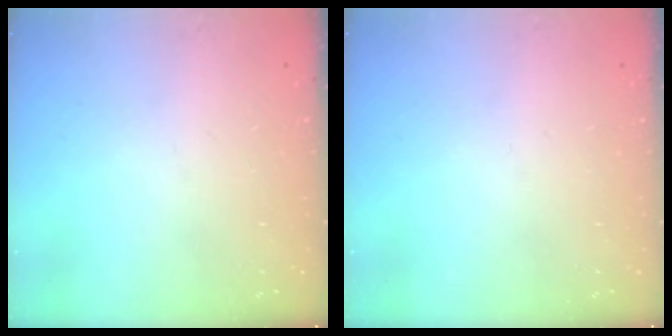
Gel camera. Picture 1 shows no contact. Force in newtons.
{"total": 0.0}